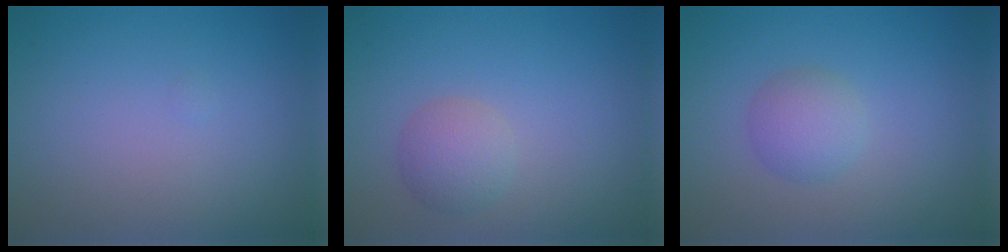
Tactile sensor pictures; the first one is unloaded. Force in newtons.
{"total": 2.4, "press": 2.4, "slide": 0.1}
{"total": 2.5, "press": 2.5, "slide": 0.0}